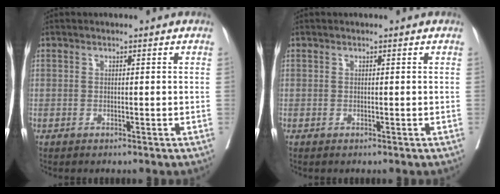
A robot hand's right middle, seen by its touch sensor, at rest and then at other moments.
{"total": 0.0}